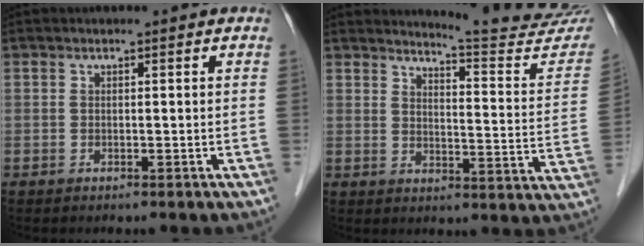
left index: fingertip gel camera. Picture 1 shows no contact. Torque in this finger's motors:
{"motor_torque": [-0.05, -0.09, 0.11, 0.01]}